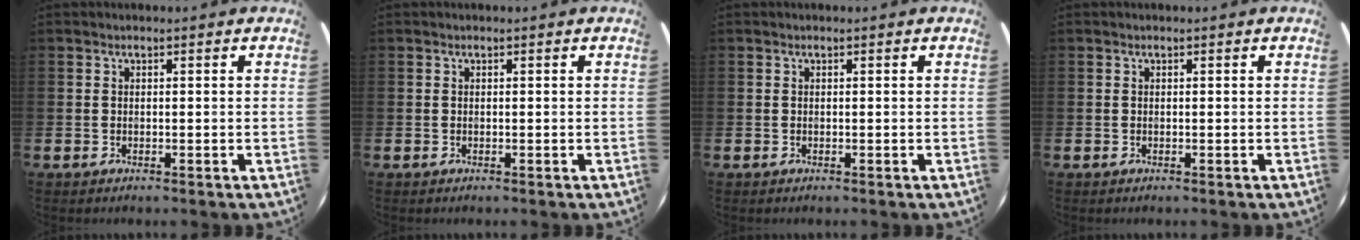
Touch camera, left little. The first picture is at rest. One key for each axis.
{"total": 0.0}
{"total": 0.0}
{"total": 0.0}